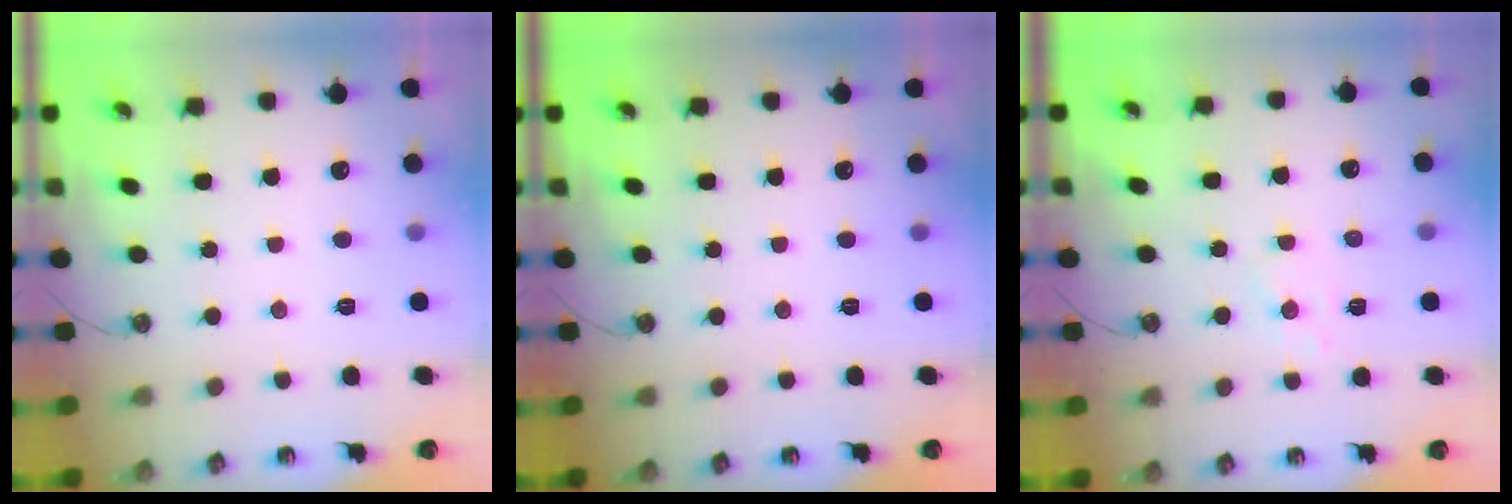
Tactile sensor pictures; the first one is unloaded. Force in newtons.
{"total": 0.0}
{"total": 5.7, "press": 5.6, "slide": 0.9}